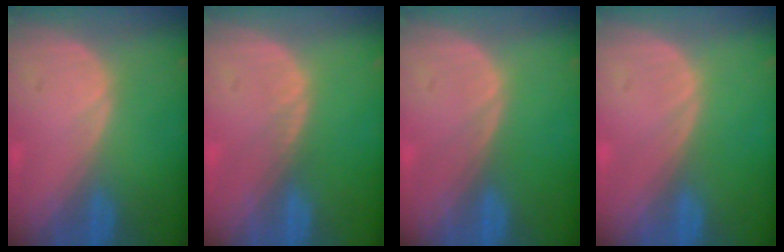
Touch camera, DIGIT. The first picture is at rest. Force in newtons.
{"total": 0.5, "press": 0.5, "slide": 0.1}
{"total": 0.0}
{"total": 0.0}